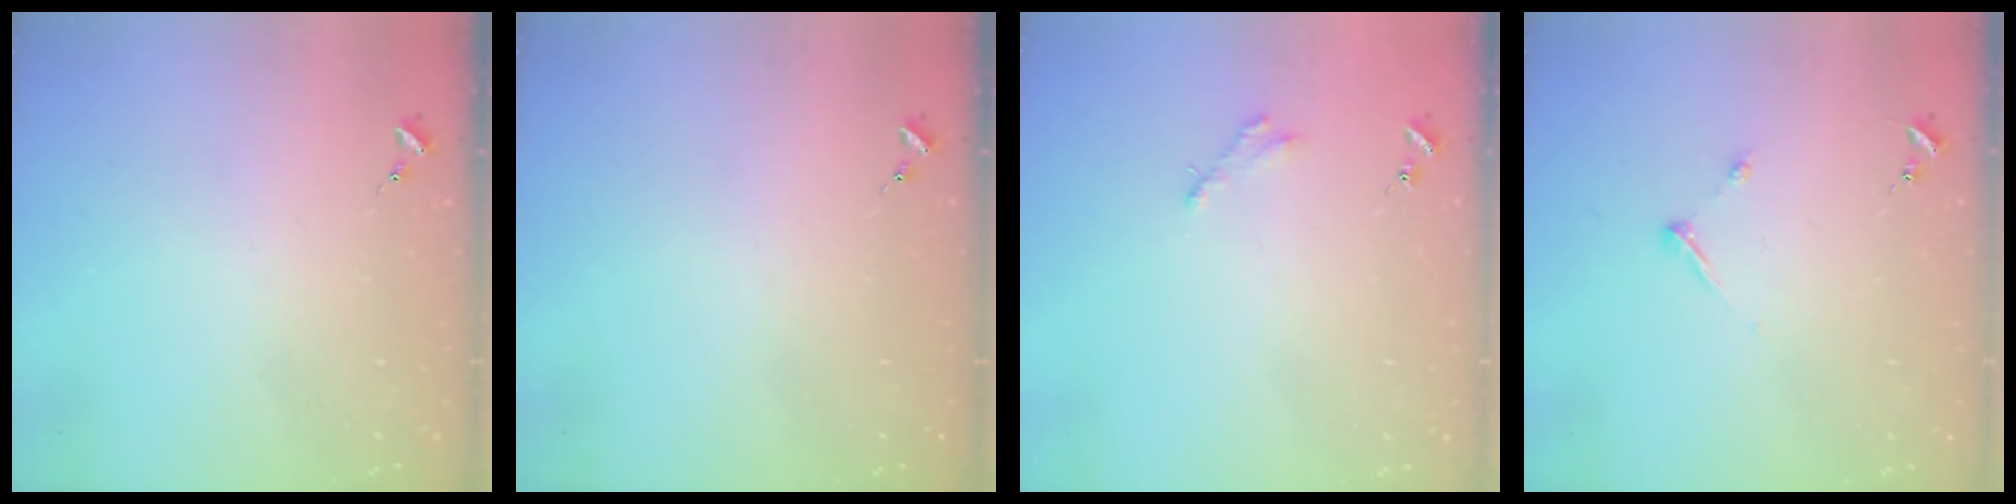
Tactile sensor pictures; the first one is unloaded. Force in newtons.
{"total": 0.0}
{"total": 2.5, "press": 2.5, "slide": 0.2}
{"total": 4.8, "press": 4.8, "slide": 0.6}